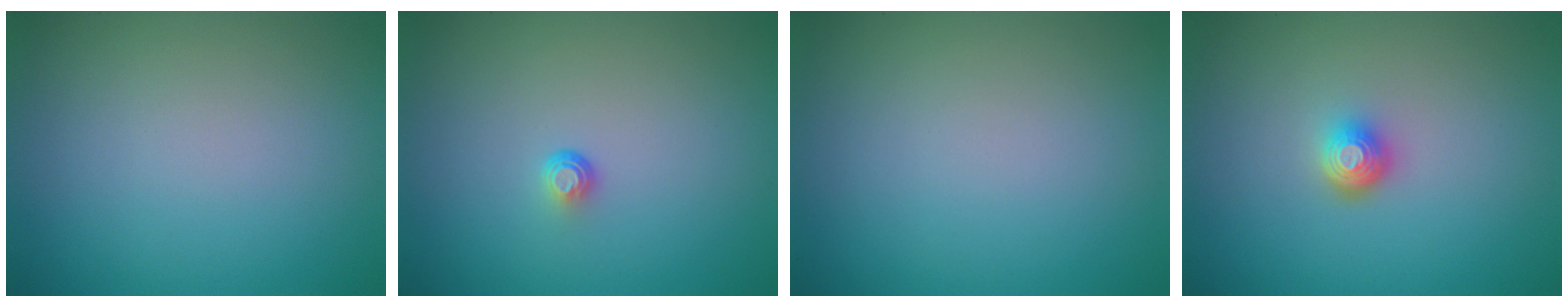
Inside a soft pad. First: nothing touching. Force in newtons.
{"total": 0.9, "press": 0.5, "slide": 0.7}
{"total": 0.0}
{"total": 1.9, "press": 1.4, "slide": 1.2}